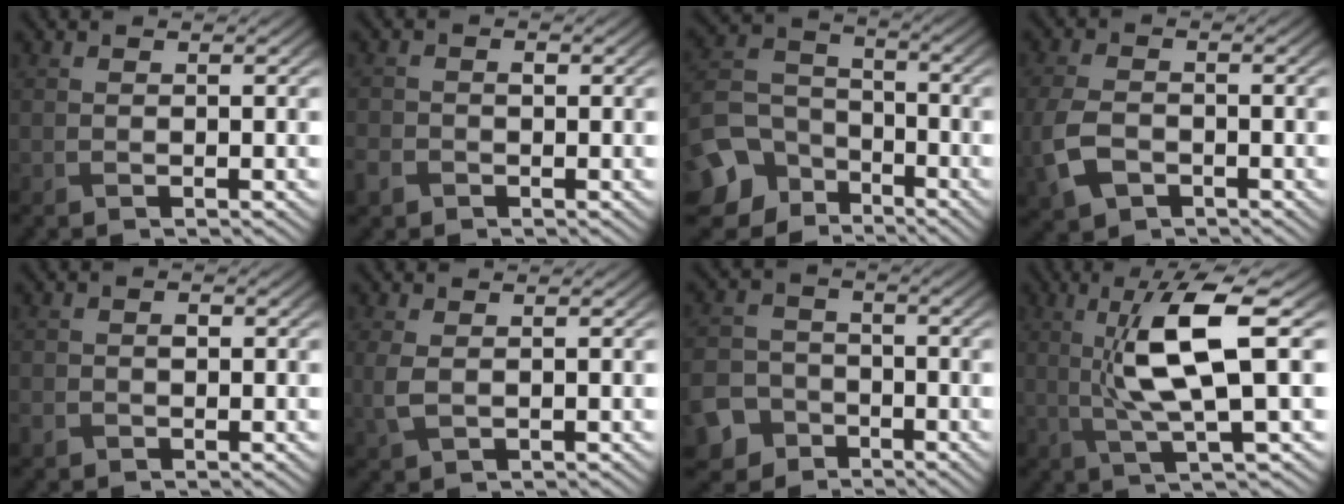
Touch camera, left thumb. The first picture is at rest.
{"total": 2.4, "force": [-1.1, 1.9, 0.9], "torque": [-0.027, -0.003, -0.028]}
{"total": 12.8, "force": [-7.3, 9.3, 4.8], "torque": [-0.147, -0.047, -0.135]}
{"total": 5.5, "force": [-2.1, 3.7, 3.5], "torque": [-0.104, -0.013, -0.042]}
{"total": 1.9, "force": [-0.7, 1.5, 0.9], "torque": [-0.023, -0.003, -0.013]}
{"total": 2.4, "force": [0.2, 1.4, 1.9], "torque": [-0.060, -0.002, 0.008]}
{"total": 6.6, "force": [-4.0, 4.9, 2.0], "torque": [-0.054, -0.014, -0.088]}
{"total": 8.8, "force": [1.1, 1.7, 8.6], "torque": [-0.165, 0.007, 0.023]}